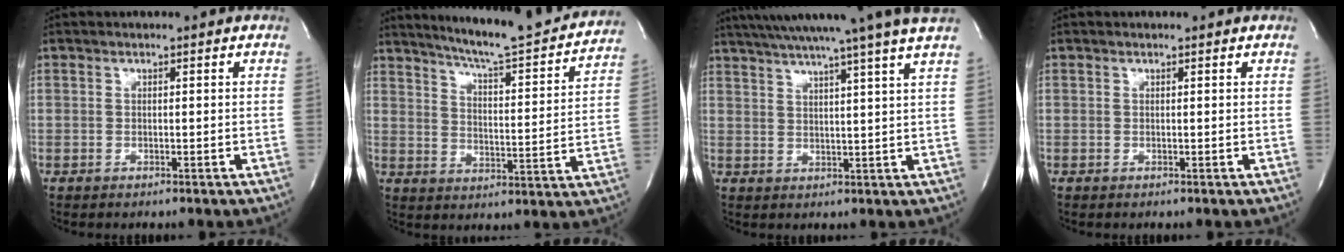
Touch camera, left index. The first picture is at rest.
{"total": 19.6, "force": [18.0, 0.9, 7.9], "torque": [-0.118, -0.046, 0.237]}
{"total": 19.1, "force": [16.1, -1.9, 10.1], "torque": [-0.172, -0.015, 0.215]}
{"total": 0.0}